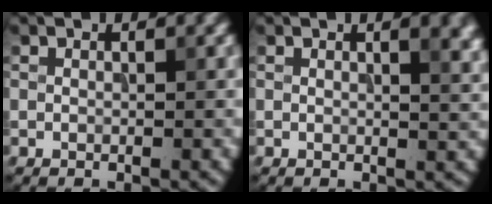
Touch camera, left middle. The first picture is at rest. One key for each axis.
{"total": 3.2, "fx": 1.4, "fy": 1.1, "fz": 2.7, "tx": -0.030, "ty": 0.002, "tz": 0.021}